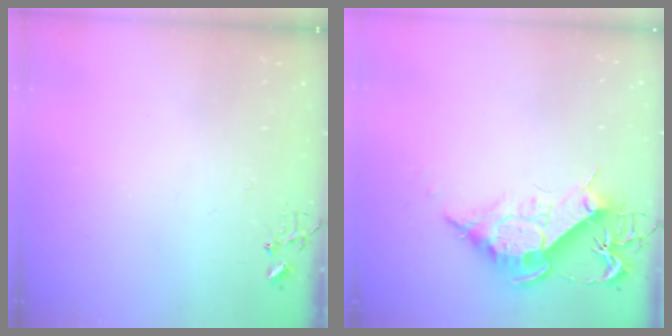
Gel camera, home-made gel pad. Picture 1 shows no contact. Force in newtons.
{"total": 12.6, "press": 12.6, "slide": 1.2}